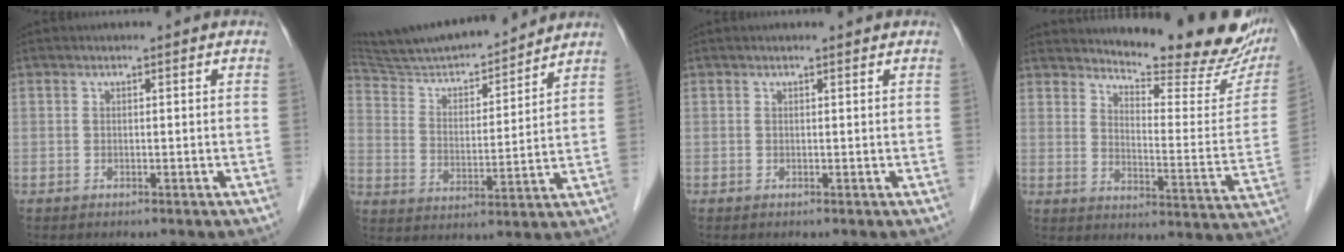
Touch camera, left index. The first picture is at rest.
{"total": 16.7, "force": [15.6, 1.6, 5.9], "torque": [-0.102, -0.001, 0.259]}
{"total": 0.8, "force": [0.7, 0.3, 0.2], "torque": [-0.009, 0.010, 0.007]}
{"total": 19.0, "force": [17.3, 3.1, 7.0], "torque": [-0.092, -0.078, 0.210]}